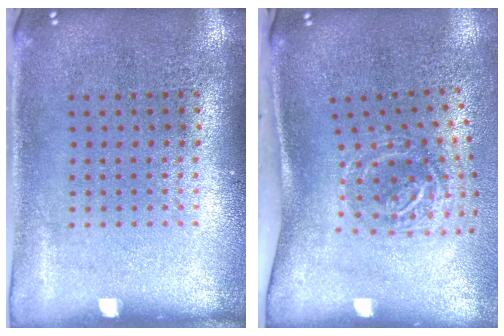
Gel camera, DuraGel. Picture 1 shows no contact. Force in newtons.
{"total": 2.0, "press": 1.2, "slide": 1.6}